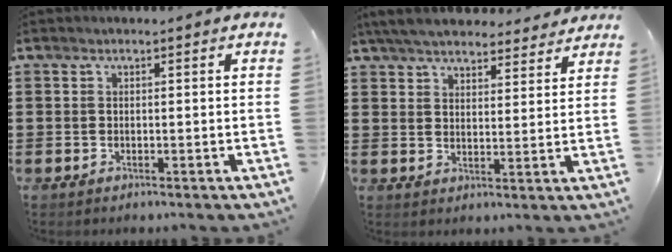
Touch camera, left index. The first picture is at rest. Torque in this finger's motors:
{"motor_torque": [1.30, -0.83, 1.05, 0.21]}